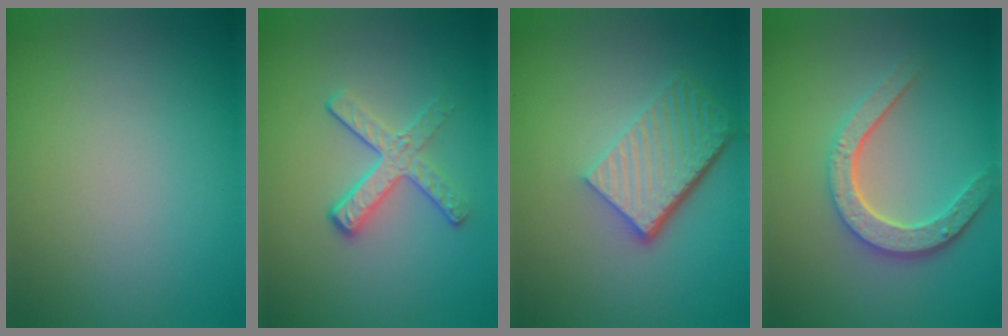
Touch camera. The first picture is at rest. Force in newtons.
{"total": 3.3, "press": 2.6, "slide": 2.0}
{"total": 5.7, "press": 3.9, "slide": 4.1}
{"total": 4.6, "press": 3.5, "slide": 3.0}